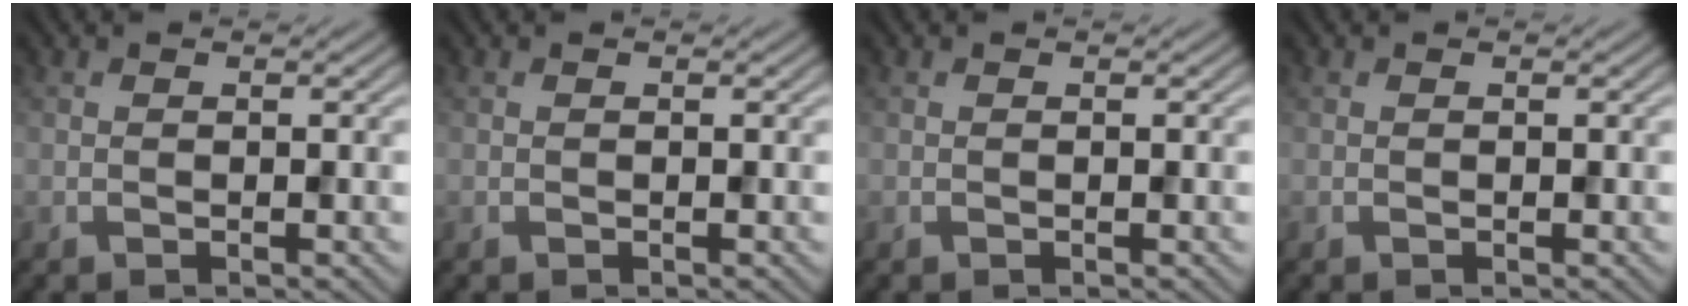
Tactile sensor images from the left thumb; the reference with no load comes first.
{"total": 0.0}
{"total": 0.0}
{"total": 0.0}